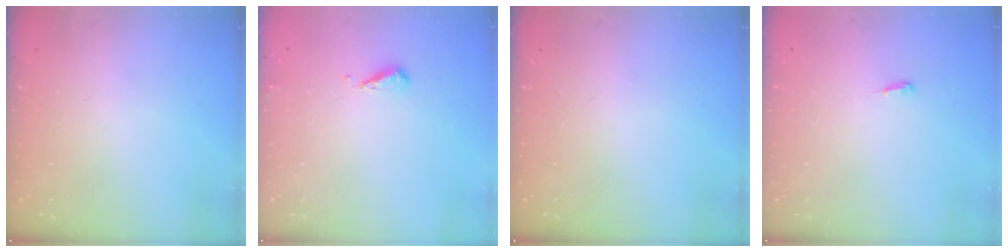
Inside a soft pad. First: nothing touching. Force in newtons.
{"total": 4.5, "press": 4.4, "slide": 0.8}
{"total": 0.0}
{"total": 3.3, "press": 3.3, "slide": 0.8}